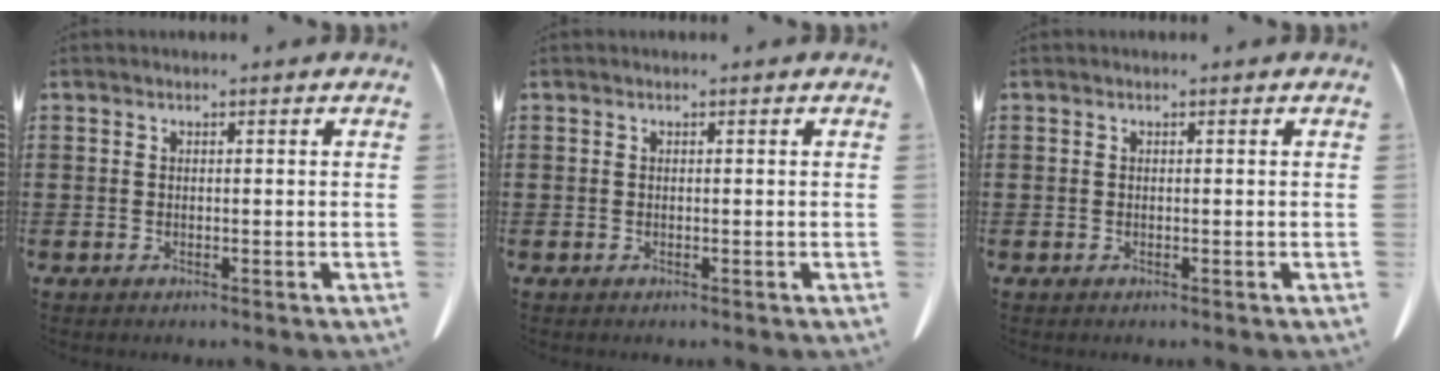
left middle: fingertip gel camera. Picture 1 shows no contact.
{"total": 0.0}
{"total": 0.0}